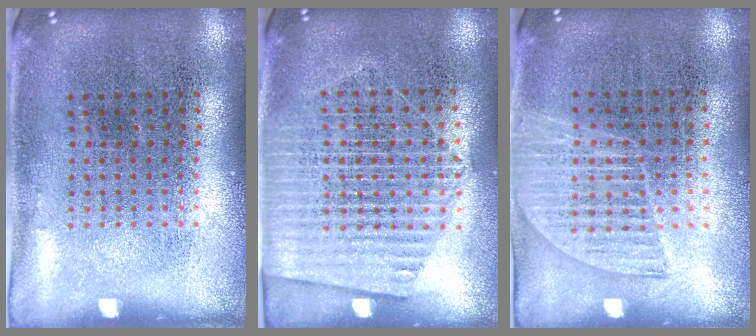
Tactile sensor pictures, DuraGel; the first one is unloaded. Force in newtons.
{"total": 1.4, "press": 1.3, "slide": 0.7}
{"total": 1.3, "press": 1.2, "slide": 0.6}